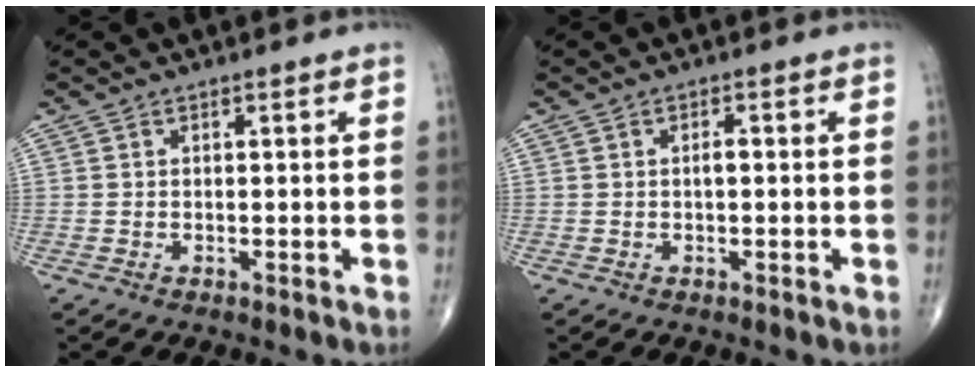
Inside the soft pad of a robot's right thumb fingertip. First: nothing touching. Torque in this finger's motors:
{"motor_torque": [0.65, 0.58, 0.48, 0.08, 0.00]}